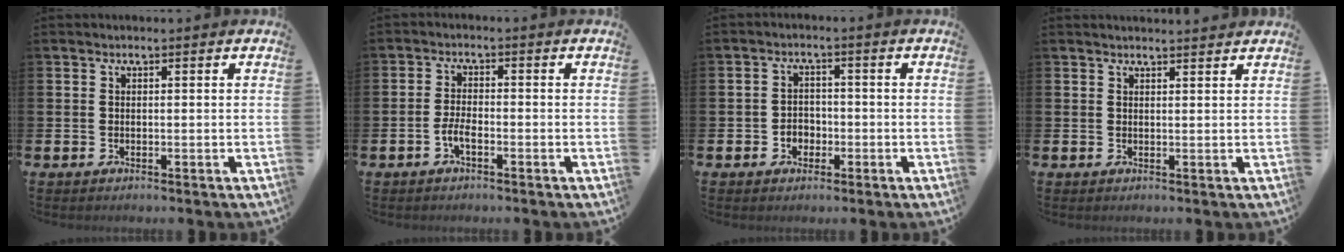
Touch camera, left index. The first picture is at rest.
{"total": 2.5, "force": [-1.1, 0.9, 2.0], "torque": [-0.037, 0.003, -0.022]}
{"total": 2.6, "force": [-1.1, 2.1, 0.9], "torque": [-0.014, 0.004, -0.028]}
{"total": 1.6, "force": [1.6, 0.1, 0.0], "torque": [0.010, -0.011, 0.026]}